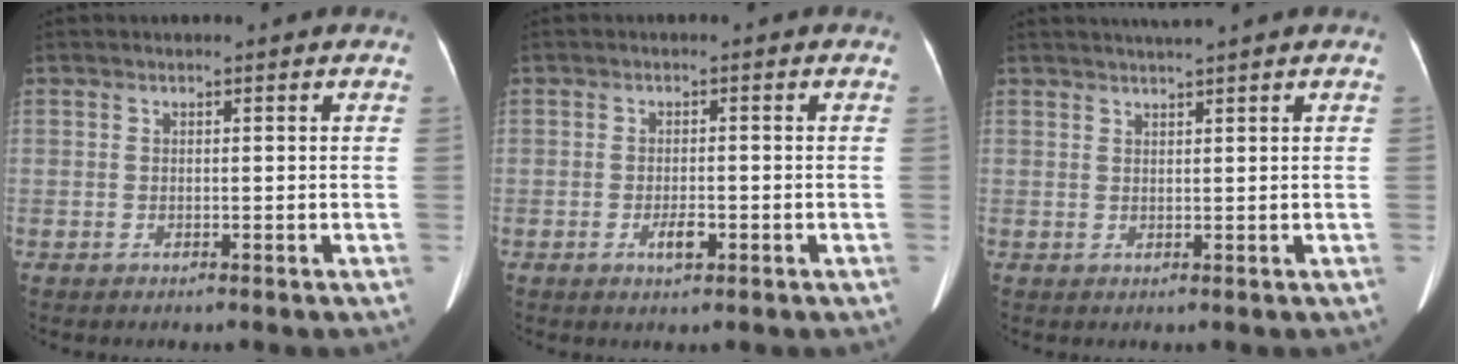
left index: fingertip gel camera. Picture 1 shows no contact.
{"total": 2.3, "force": [-1.3, 0.7, 1.8], "torque": [-0.034, -0.002, -0.016]}
{"total": 2.5, "force": [2.2, -0.8, 1.0], "torque": [-0.009, 0.012, 0.039]}